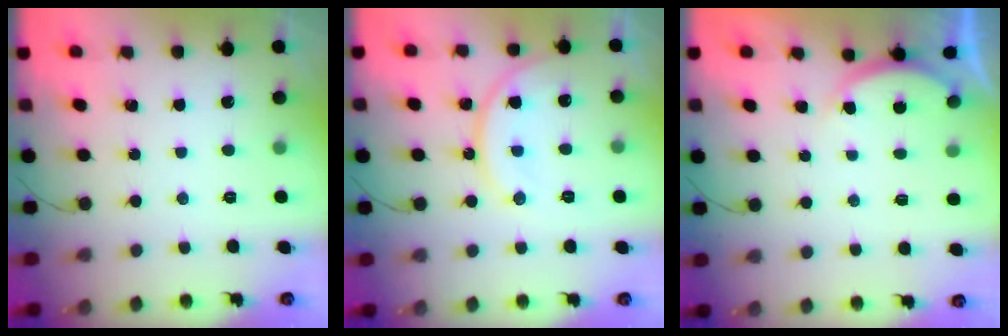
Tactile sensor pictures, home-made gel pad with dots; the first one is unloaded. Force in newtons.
{"total": 14.0, "press": 13.6, "slide": 3.2}
{"total": 2.6, "press": 2.5, "slide": 0.7}